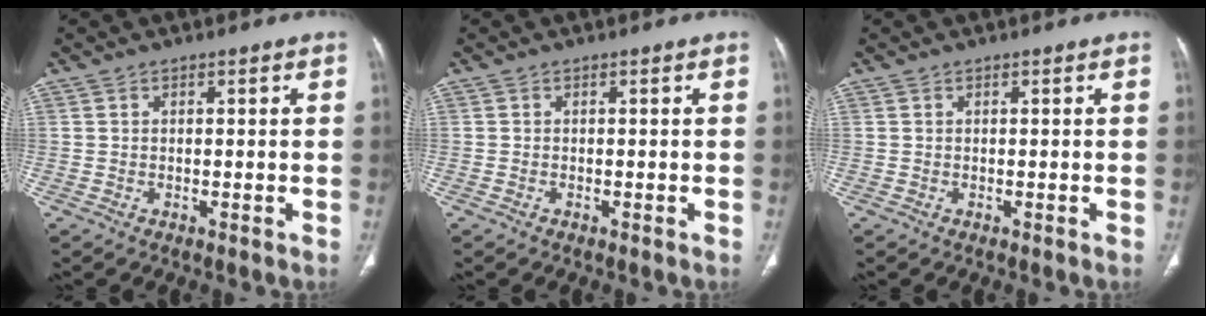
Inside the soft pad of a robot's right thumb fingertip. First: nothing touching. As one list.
[{"total": 0.0}, {"total": 0.0}]